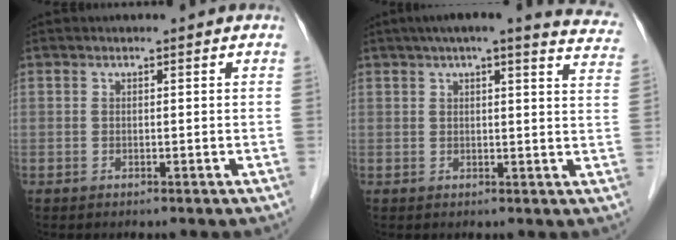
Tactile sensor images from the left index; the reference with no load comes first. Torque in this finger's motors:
{"motor_torque": [-0.19, -1.23, 0.34, 0.06]}